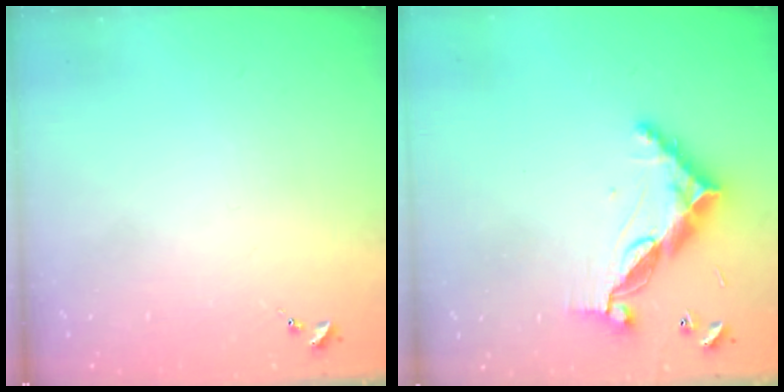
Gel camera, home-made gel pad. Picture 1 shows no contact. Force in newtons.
{"total": 11.5, "press": 11.4, "slide": 1.0}